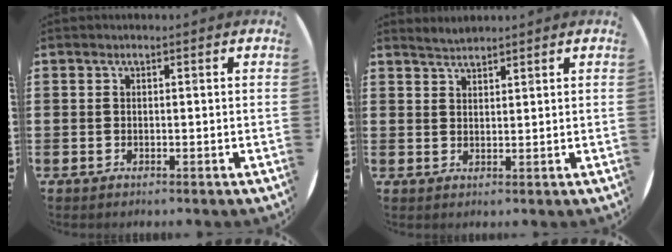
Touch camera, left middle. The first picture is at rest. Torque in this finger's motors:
{"motor_torque": [0.03, -0.03, -0.02, -0.01]}